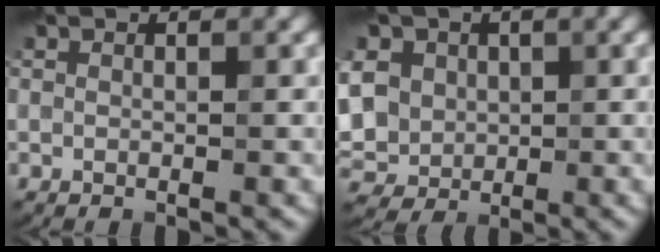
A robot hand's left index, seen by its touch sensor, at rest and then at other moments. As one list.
[{"total": 8.0, "force": [1.3, 6.7, 4.2], "torque": [-0.096, 0.023, 0.005]}]